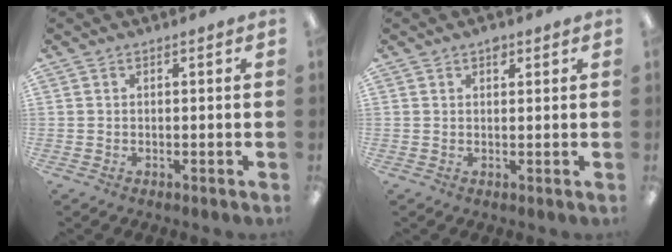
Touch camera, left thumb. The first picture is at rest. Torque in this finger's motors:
{"motor_torque": [0.39, 0.23, 0.37, -0.37, 0.01]}